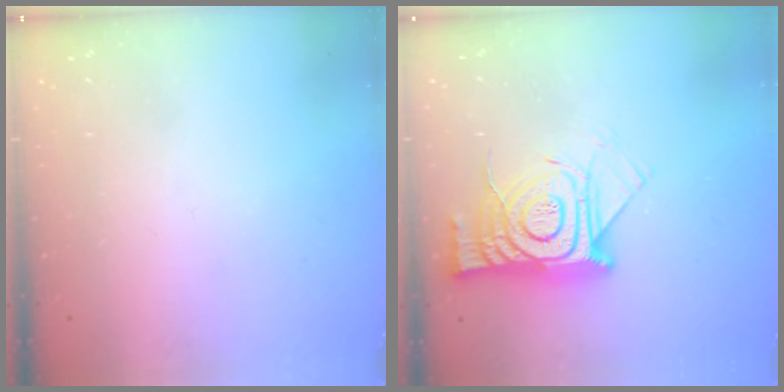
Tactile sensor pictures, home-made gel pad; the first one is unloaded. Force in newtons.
{"total": 16.7, "press": 16.6, "slide": 1.8}